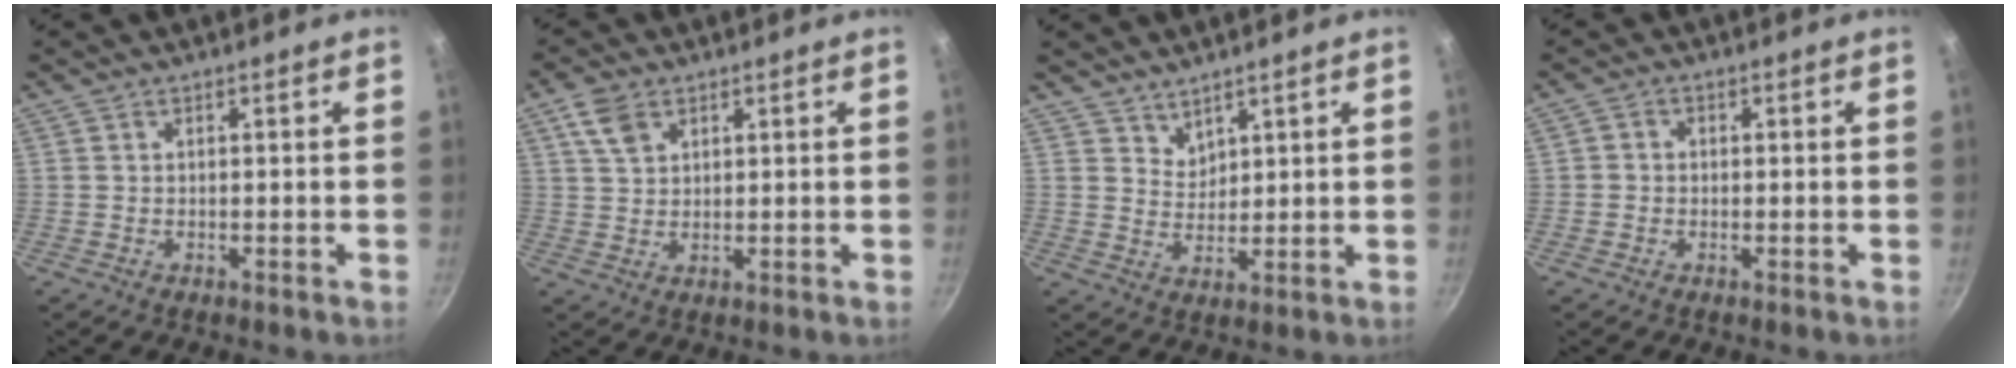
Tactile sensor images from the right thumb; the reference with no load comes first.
{"total": 5.3, "force": [2.6, 3.4, 3.1], "torque": [-0.049, -0.003, 0.051]}
{"total": 3.4, "force": [2.9, 1.7, 0.7], "torque": [-0.003, -0.014, 0.057]}
{"total": 1.5, "force": [-0.4, 1.3, 0.6], "torque": [-0.009, 0.006, -0.010]}